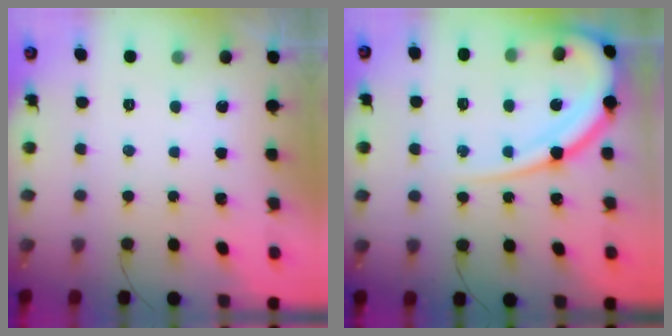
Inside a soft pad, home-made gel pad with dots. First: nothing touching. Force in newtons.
{"total": 15.8, "press": 15.7, "slide": 1.6}